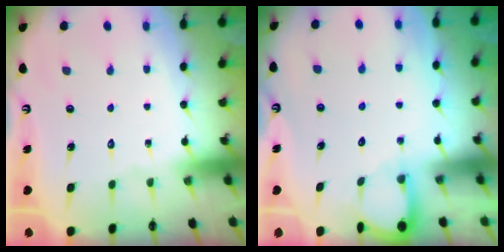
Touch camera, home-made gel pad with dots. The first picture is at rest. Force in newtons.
{"total": 2.8, "press": 2.8, "slide": 0.3}